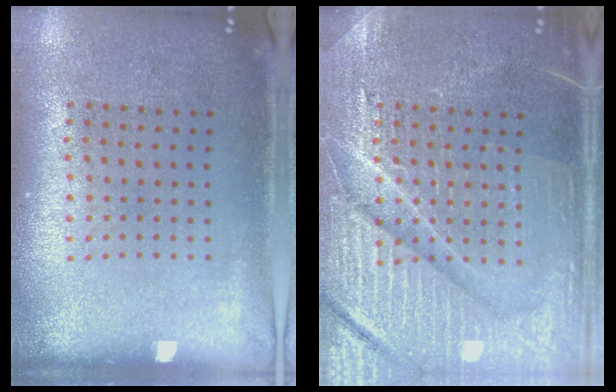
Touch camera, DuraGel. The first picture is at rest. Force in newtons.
{"total": 4.8, "press": 4.8, "slide": 0.5}